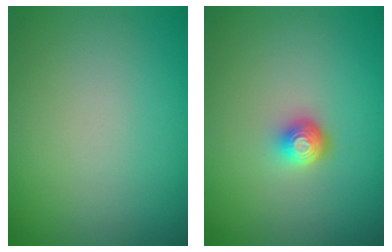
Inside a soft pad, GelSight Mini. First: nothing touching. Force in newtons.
{"total": 2.2, "press": 1.4, "slide": 1.6}